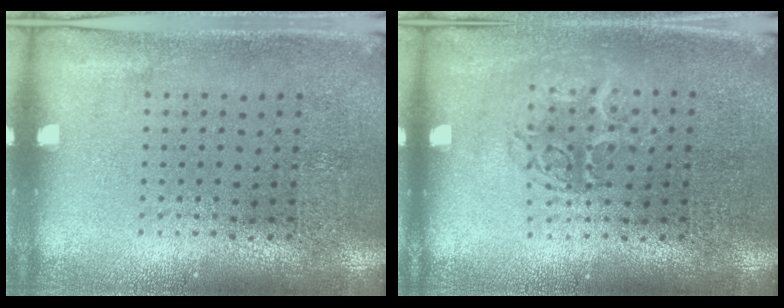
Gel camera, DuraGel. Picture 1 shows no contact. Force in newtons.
{"total": 1.4, "press": 1.1, "slide": 0.8}